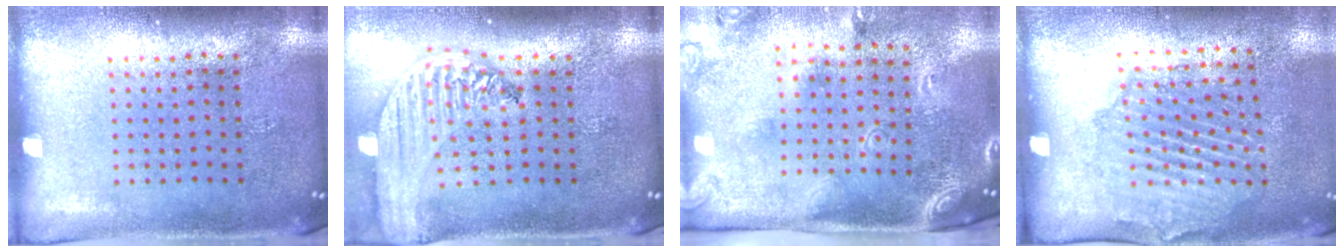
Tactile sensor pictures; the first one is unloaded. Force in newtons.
{"total": 3.0, "press": 2.4, "slide": 1.8}
{"total": 2.5, "press": 1.7, "slide": 1.8}
{"total": 1.6, "press": 1.4, "slide": 0.7}